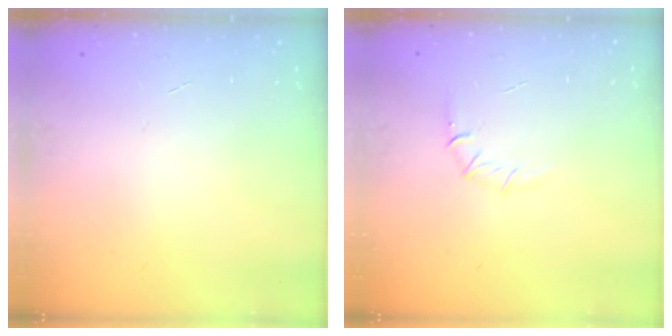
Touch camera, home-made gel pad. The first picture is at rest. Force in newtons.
{"total": 6.1, "press": 5.7, "slide": 2.1}